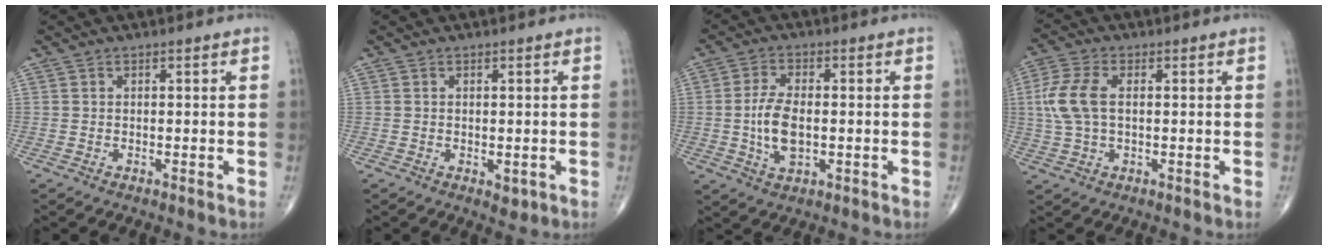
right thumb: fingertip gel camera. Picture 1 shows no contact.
{"total": 1.6, "force": [-0.3, 1.0, 1.2], "torque": [-0.009, -0.002, 0.000]}
{"total": 7.6, "force": [-0.7, 3.9, 6.5], "torque": [-0.128, 0.000, -0.011]}
{"total": 8.3, "force": [0.8, 4.6, 6.8], "torque": [-0.170, 0.012, 0.015]}